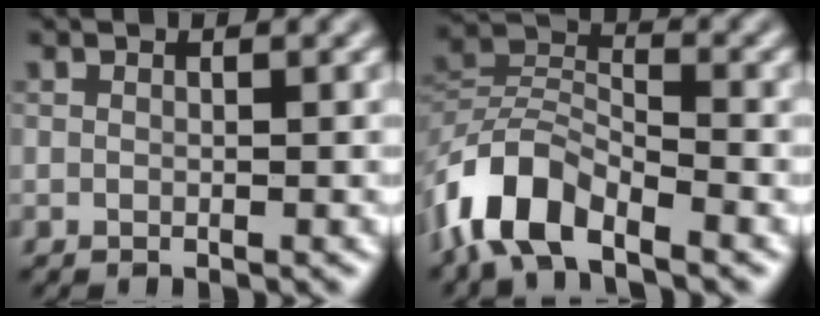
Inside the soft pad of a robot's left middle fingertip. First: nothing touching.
{"total": 6.0, "force": [-4.1, 2.6, 3.5], "torque": [-0.064, 0.005, -0.089]}